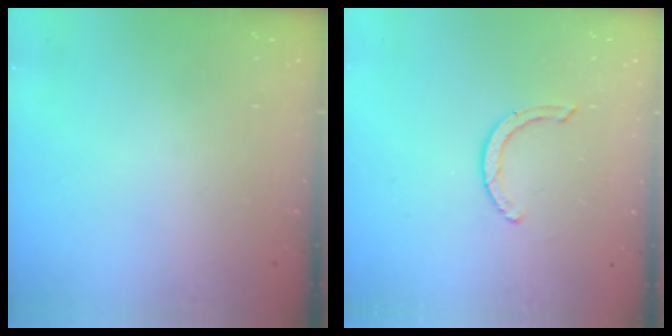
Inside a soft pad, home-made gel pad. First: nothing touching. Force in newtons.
{"total": 3.1, "press": 3.1, "slide": 0.1}